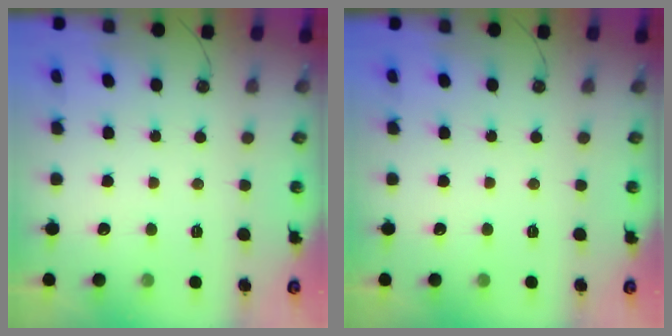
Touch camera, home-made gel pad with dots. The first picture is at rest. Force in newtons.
{"total": 0.0}